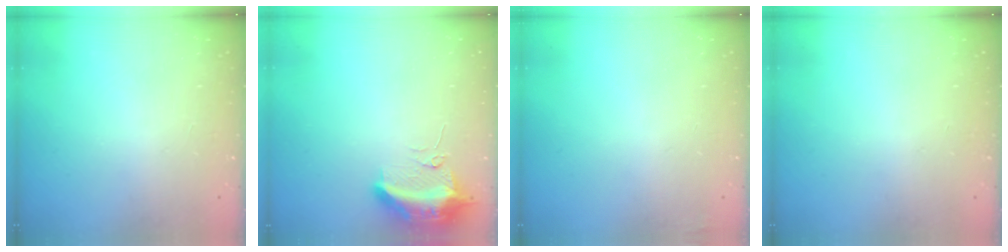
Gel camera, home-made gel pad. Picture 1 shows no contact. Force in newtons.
{"total": 12.3, "press": 10.5, "slide": 6.3}
{"total": 2.8, "press": 2.6, "slide": 0.9}
{"total": 0.0}